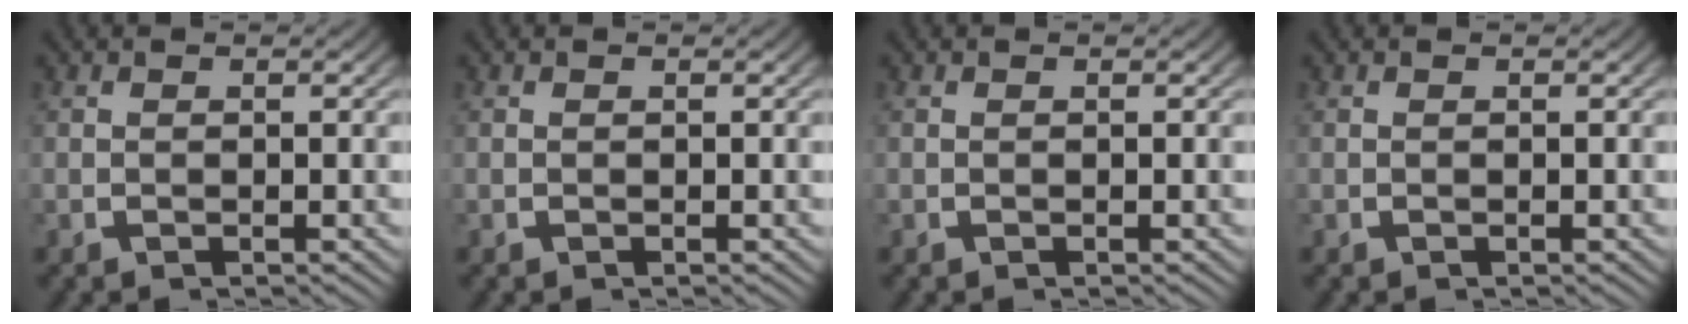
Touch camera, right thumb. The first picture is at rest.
{"total": 0.0}
{"total": 0.0}
{"total": 0.0}